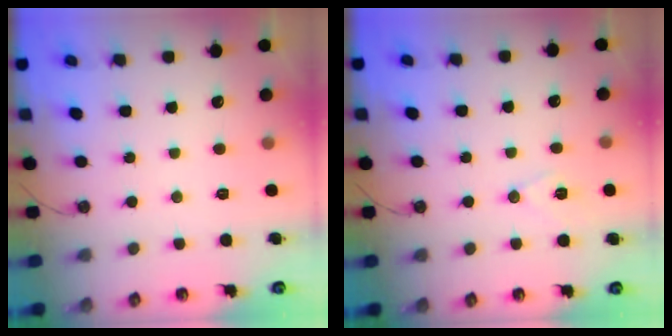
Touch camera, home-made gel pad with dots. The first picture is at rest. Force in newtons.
{"total": 8.0, "press": 6.9, "slide": 4.1}